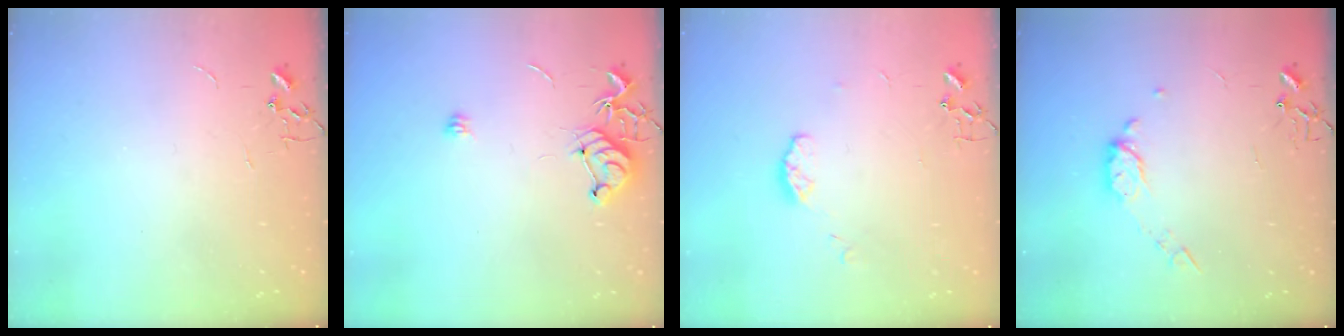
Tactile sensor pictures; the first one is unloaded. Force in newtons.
{"total": 9.0, "press": 9.0, "slide": 0.6}
{"total": 6.0, "press": 6.0, "slide": 0.5}
{"total": 8.4, "press": 8.3, "slide": 1.0}